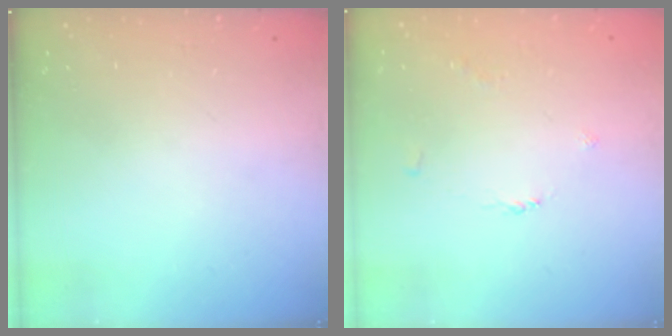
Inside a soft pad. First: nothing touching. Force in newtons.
{"total": 2.5, "press": 2.5, "slide": 0.4}